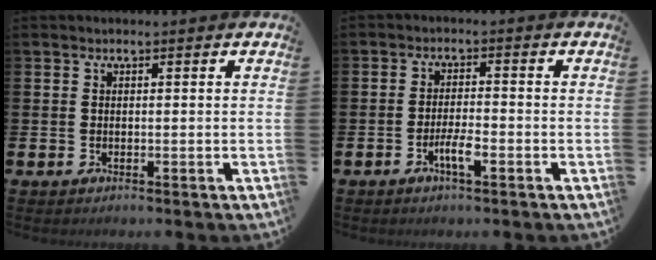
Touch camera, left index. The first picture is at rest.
{"total": 3.0, "force": [-1.4, 0.7, 2.6], "torque": [-0.046, 0.006, -0.027]}